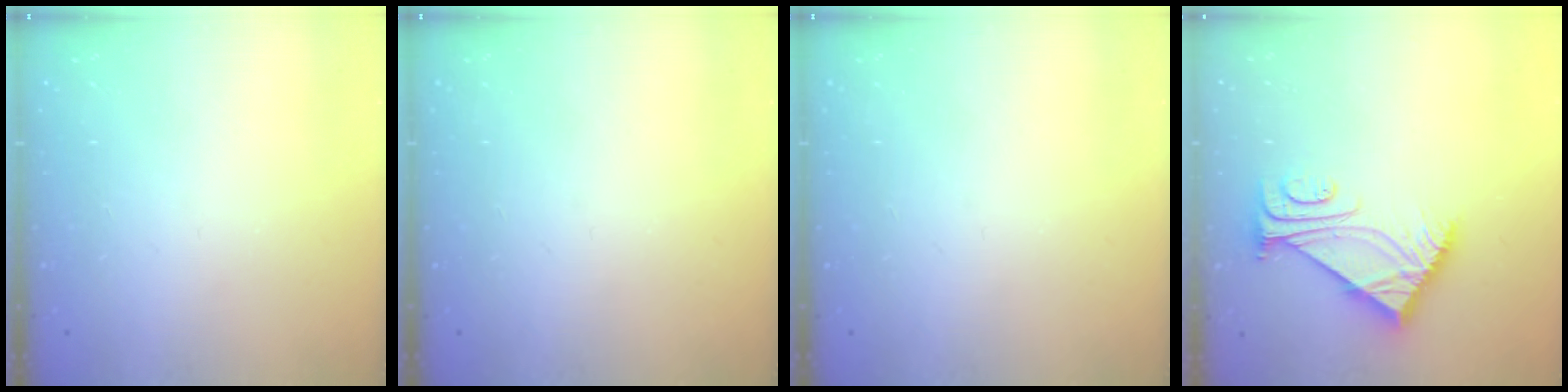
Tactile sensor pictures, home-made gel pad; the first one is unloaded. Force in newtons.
{"total": 0.0}
{"total": 0.0}
{"total": 8.1, "press": 8.0, "slide": 1.0}